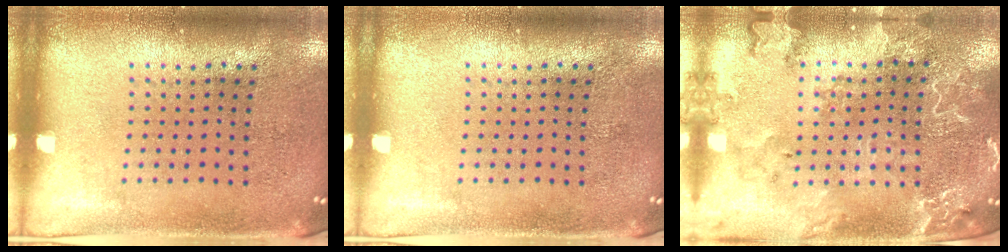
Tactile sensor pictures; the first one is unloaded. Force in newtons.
{"total": 0.0}
{"total": 2.5, "press": 2.4, "slide": 0.8}